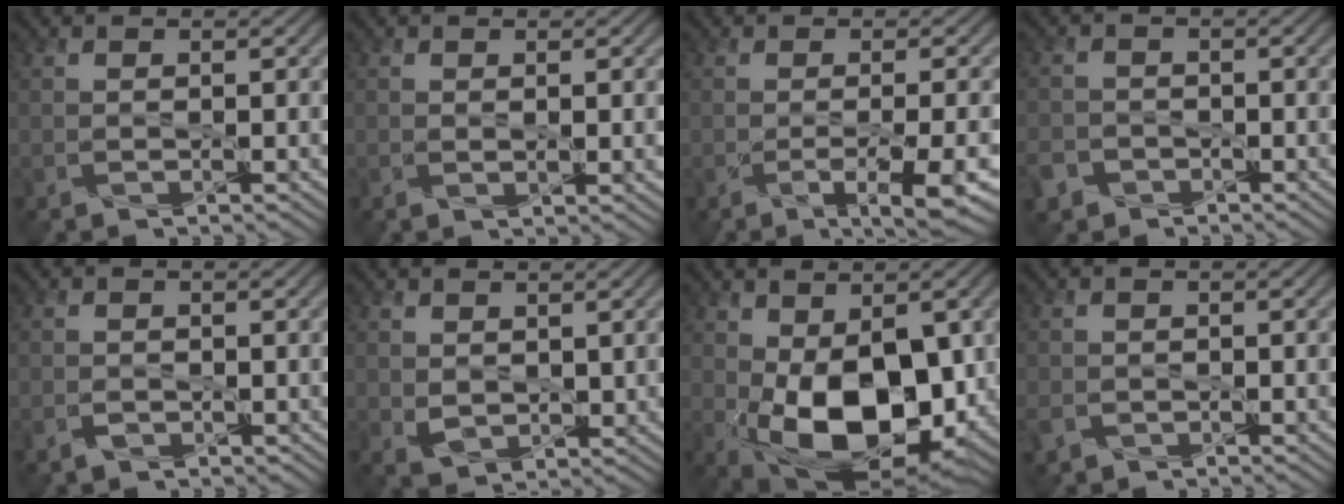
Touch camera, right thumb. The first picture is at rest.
{"total": 1.9, "force": [0.1, 0.7, 1.7], "torque": [-0.030, -0.005, 0.005]}
{"total": 5.5, "force": [-2.0, 1.1, 5.0], "torque": [-0.077, -0.006, -0.027]}
{"total": 3.5, "force": [-2.1, 2.5, 1.0], "torque": [-0.032, -0.009, -0.049]}
{"total": 1.5, "force": [-0.6, 1.2, 0.6], "torque": [-0.014, -0.007, -0.014]}
{"total": 2.5, "force": [1.2, 1.8, 1.2], "torque": [-0.033, -0.007, 0.026]}
{"total": 14.4, "force": [-1.9, 8.3, 11.5], "torque": [-0.203, -0.036, -0.017]}
{"total": 2.2, "force": [-1.1, 1.7, 0.8], "torque": [-0.028, -0.013, -0.027]}